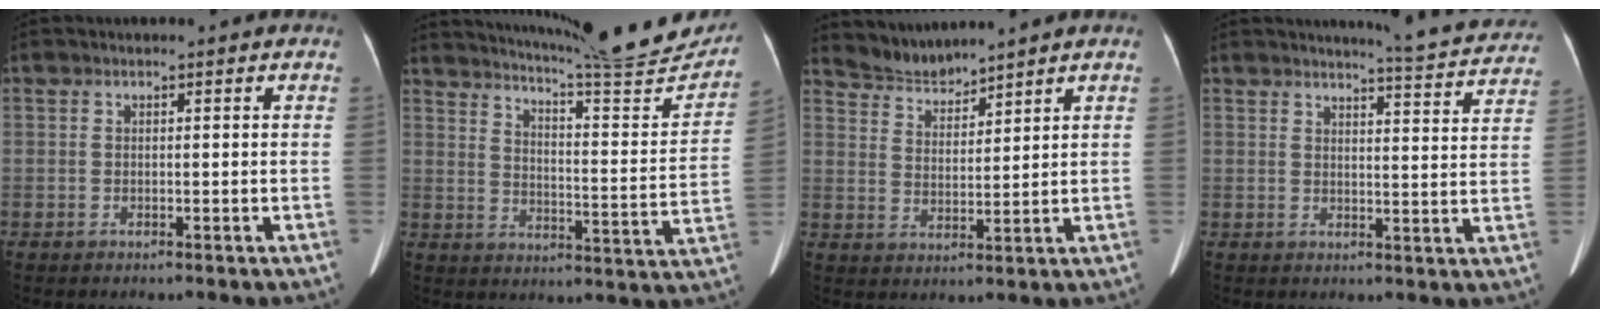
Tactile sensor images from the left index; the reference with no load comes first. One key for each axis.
{"total": 21.5, "fx": 19.9, "fy": 0.4, "fz": 8.0, "tx": -0.123, "ty": -0.065, "tz": 0.254}
{"total": 4.6, "fx": 4.6, "fy": 0.1, "fz": -0.3, "tx": -0.002, "ty": 0.007, "tz": 0.094}
{"total": 10.0, "fx": 9.8, "fy": 0.2, "fz": 2.4, "tx": -0.028, "ty": -0.027, "tz": 0.103}